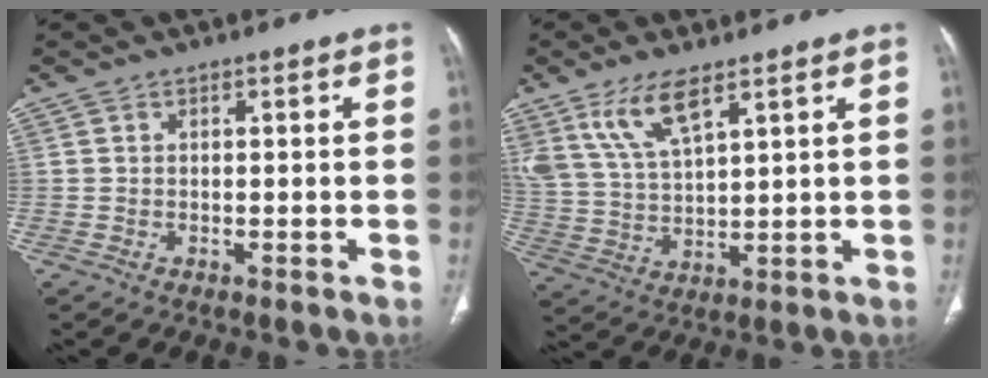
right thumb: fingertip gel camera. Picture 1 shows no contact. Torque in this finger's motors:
{"motor_torque": [0.29, 0.29, 1.04, 0.95, 0.11]}